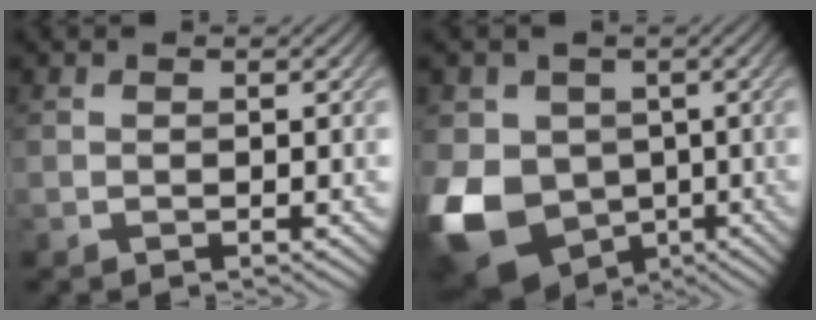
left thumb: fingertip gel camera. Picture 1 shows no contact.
{"total": 13.1, "force": [-2.9, 10.9, 6.7], "torque": [-0.190, -0.033, -0.052]}